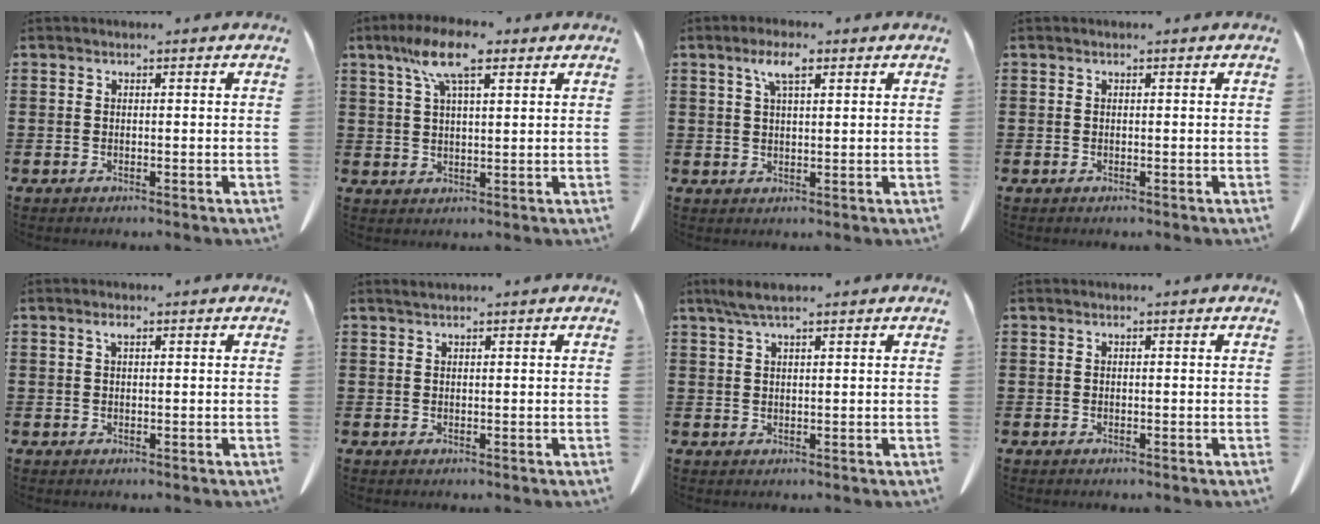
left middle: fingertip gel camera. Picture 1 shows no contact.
{"total": 8.6, "force": [4.9, 2.3, 6.7], "torque": [-0.141, 0.005, 0.087]}
{"total": 4.4, "force": [2.3, 1.3, 3.5], "torque": [-0.070, 0.003, 0.039]}
{"total": 0.0}
{"total": 1.1, "force": [0.5, 0.4, 0.9], "torque": [-0.021, 0.002, 0.010]}
{"total": 0.7, "force": [0.6, 0.0, 0.4], "torque": [-0.010, -0.003, 0.013]}
{"total": 3.1, "force": [1.9, 0.4, 2.4], "torque": [-0.049, 0.000, 0.035]}
{"total": 0.0}